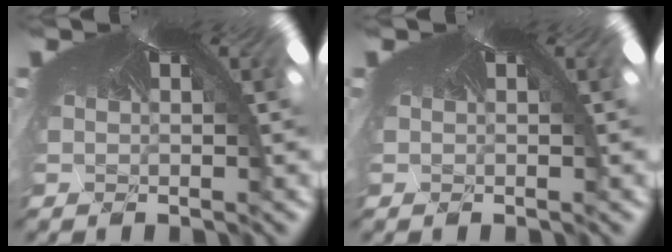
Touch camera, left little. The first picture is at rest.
{"total": 0.0}